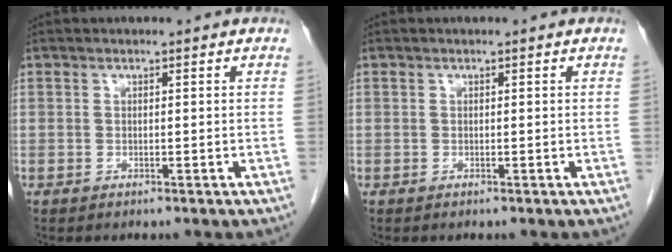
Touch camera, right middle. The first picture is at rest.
{"total": 0.0}